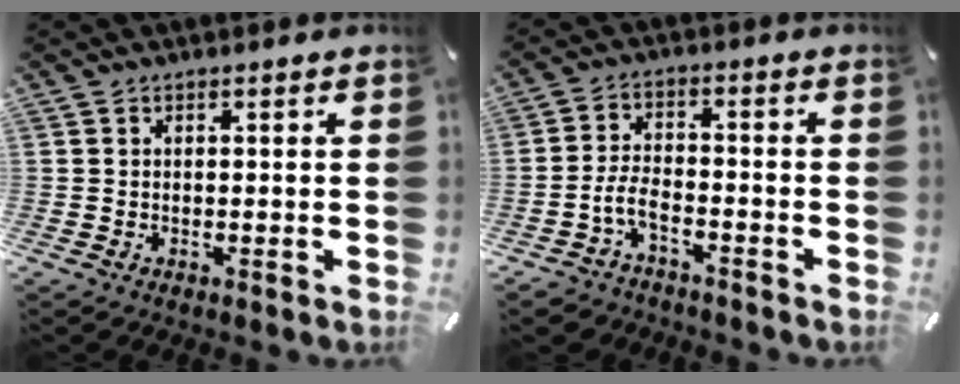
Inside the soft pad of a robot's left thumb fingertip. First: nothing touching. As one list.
[{"total": 5.9, "force": [-3.2, 3.2, 3.7], "torque": [-0.087, 0.011, -0.065]}]